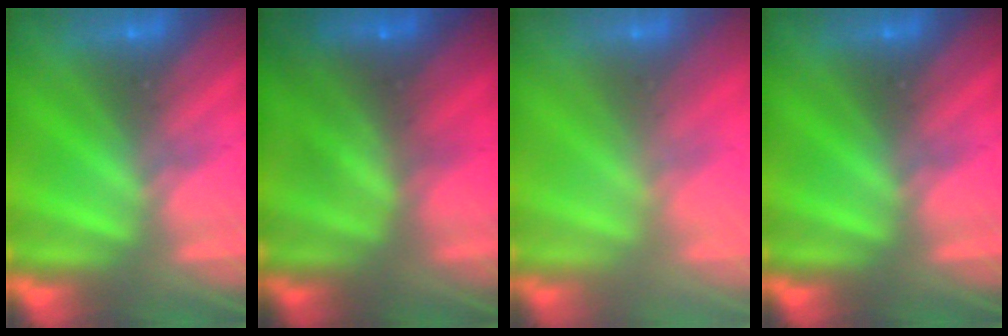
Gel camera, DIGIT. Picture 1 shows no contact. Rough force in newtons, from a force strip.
{"total": 7.4}
{"total": 2.9}
{"total": 0.0}